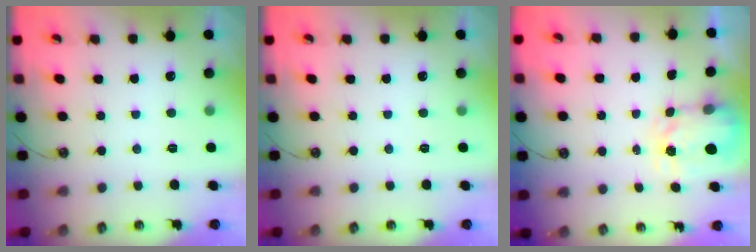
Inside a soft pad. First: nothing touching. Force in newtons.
{"total": 0.0}
{"total": 3.5, "press": 3.4, "slide": 0.4}